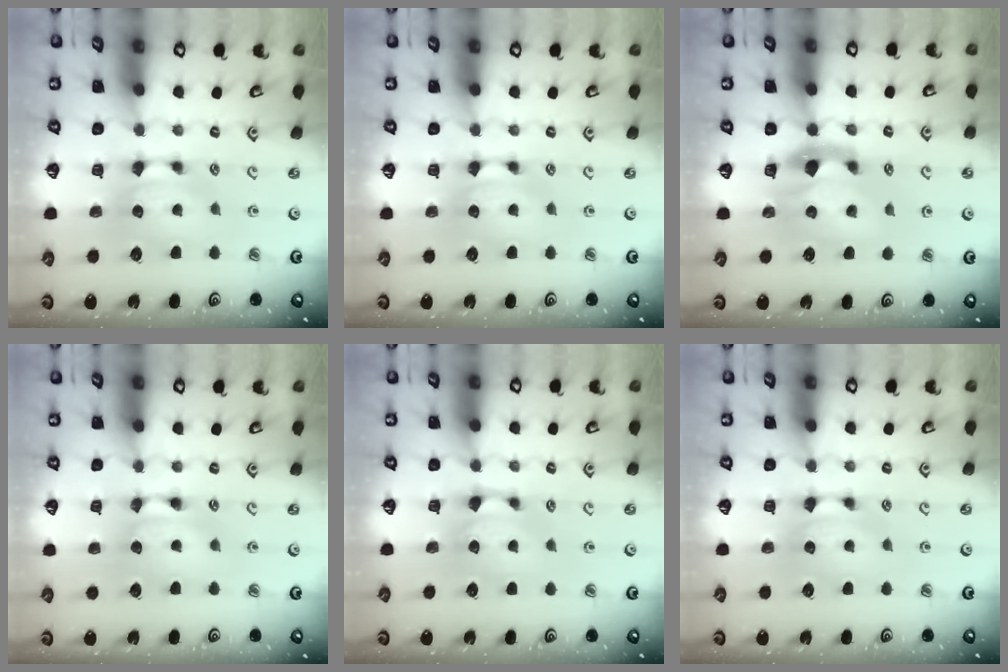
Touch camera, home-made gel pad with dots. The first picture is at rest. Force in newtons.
{"total": 0.0}
{"total": 2.8, "press": 2.5, "slide": 1.3}
{"total": 1.7, "press": 1.7, "slide": 0.2}
{"total": 1.0, "press": 0.3, "slide": 0.9}
{"total": 0.0}